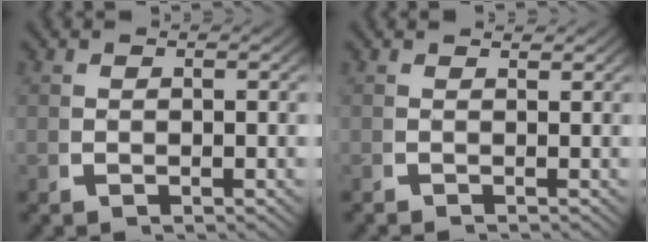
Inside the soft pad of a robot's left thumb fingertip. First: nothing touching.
{"total": 0.0}